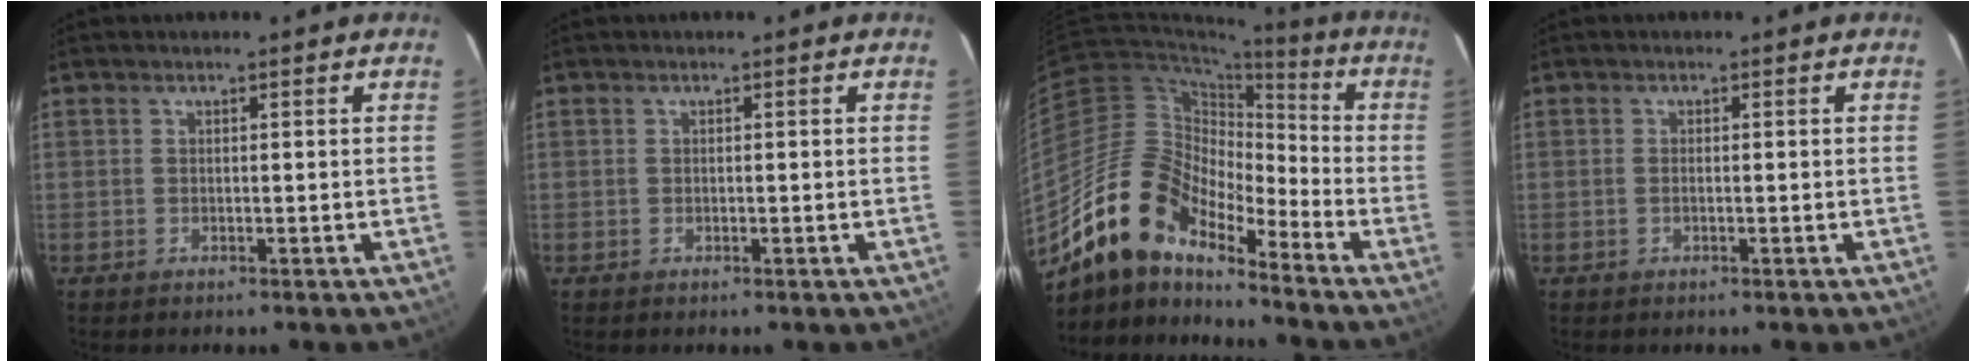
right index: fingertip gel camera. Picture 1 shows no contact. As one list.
[{"total": 0.0}, {"total": 15.5, "force": [-12.7, 5.6, 7.0], "torque": [-0.121, 0.007, -0.249]}, {"total": 0.6, "force": [-0.2, 0.3, 0.5], "torque": [-0.012, 0.001, -0.005]}]